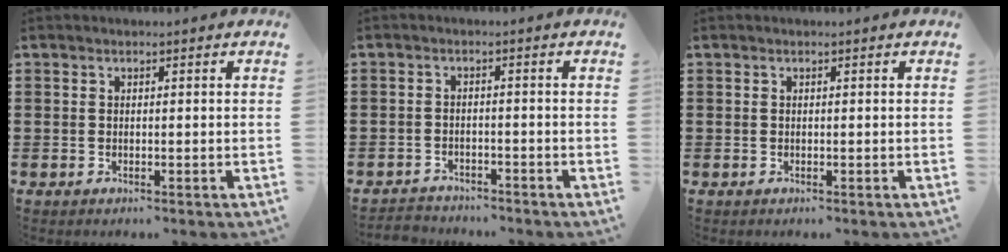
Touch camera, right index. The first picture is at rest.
{"total": 2.3, "force": [-2.3, 0.3, -0.3], "torque": [-0.002, 0.001, -0.052]}
{"total": 0.0}